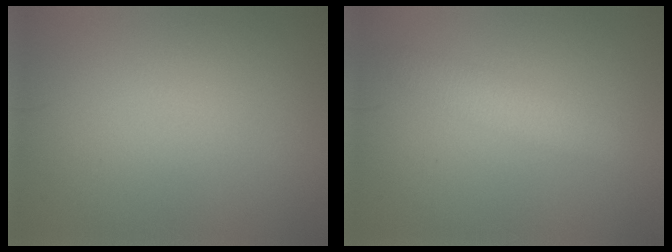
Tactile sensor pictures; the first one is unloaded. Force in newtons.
{"total": 2.2, "press": 2.2, "slide": 0.1}